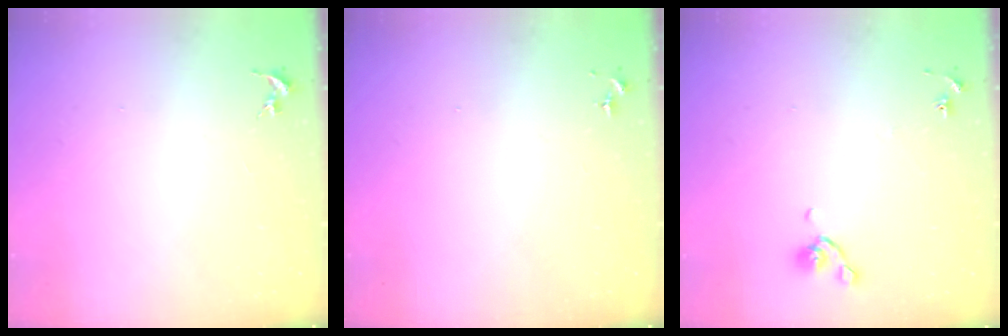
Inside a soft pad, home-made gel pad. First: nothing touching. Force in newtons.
{"total": 0.0}
{"total": 5.2, "press": 5.1, "slide": 1.0}